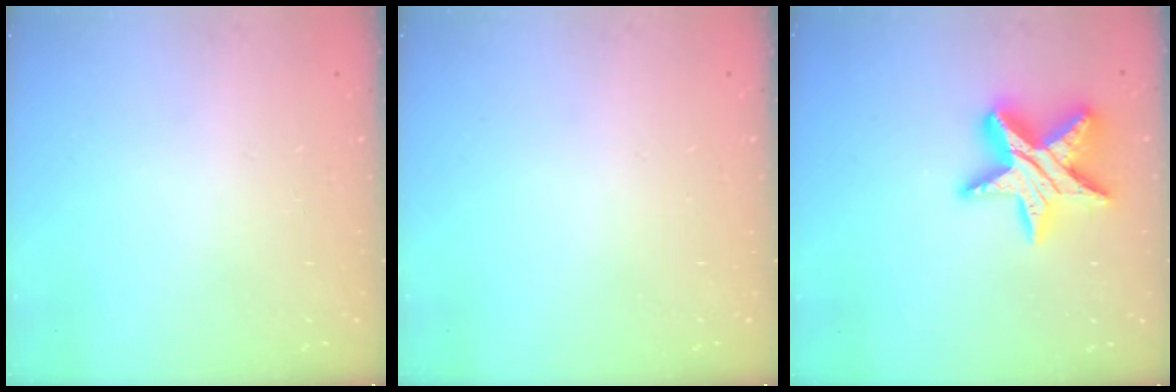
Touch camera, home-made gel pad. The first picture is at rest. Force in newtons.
{"total": 0.0}
{"total": 16.4, "press": 16.4, "slide": 1.1}